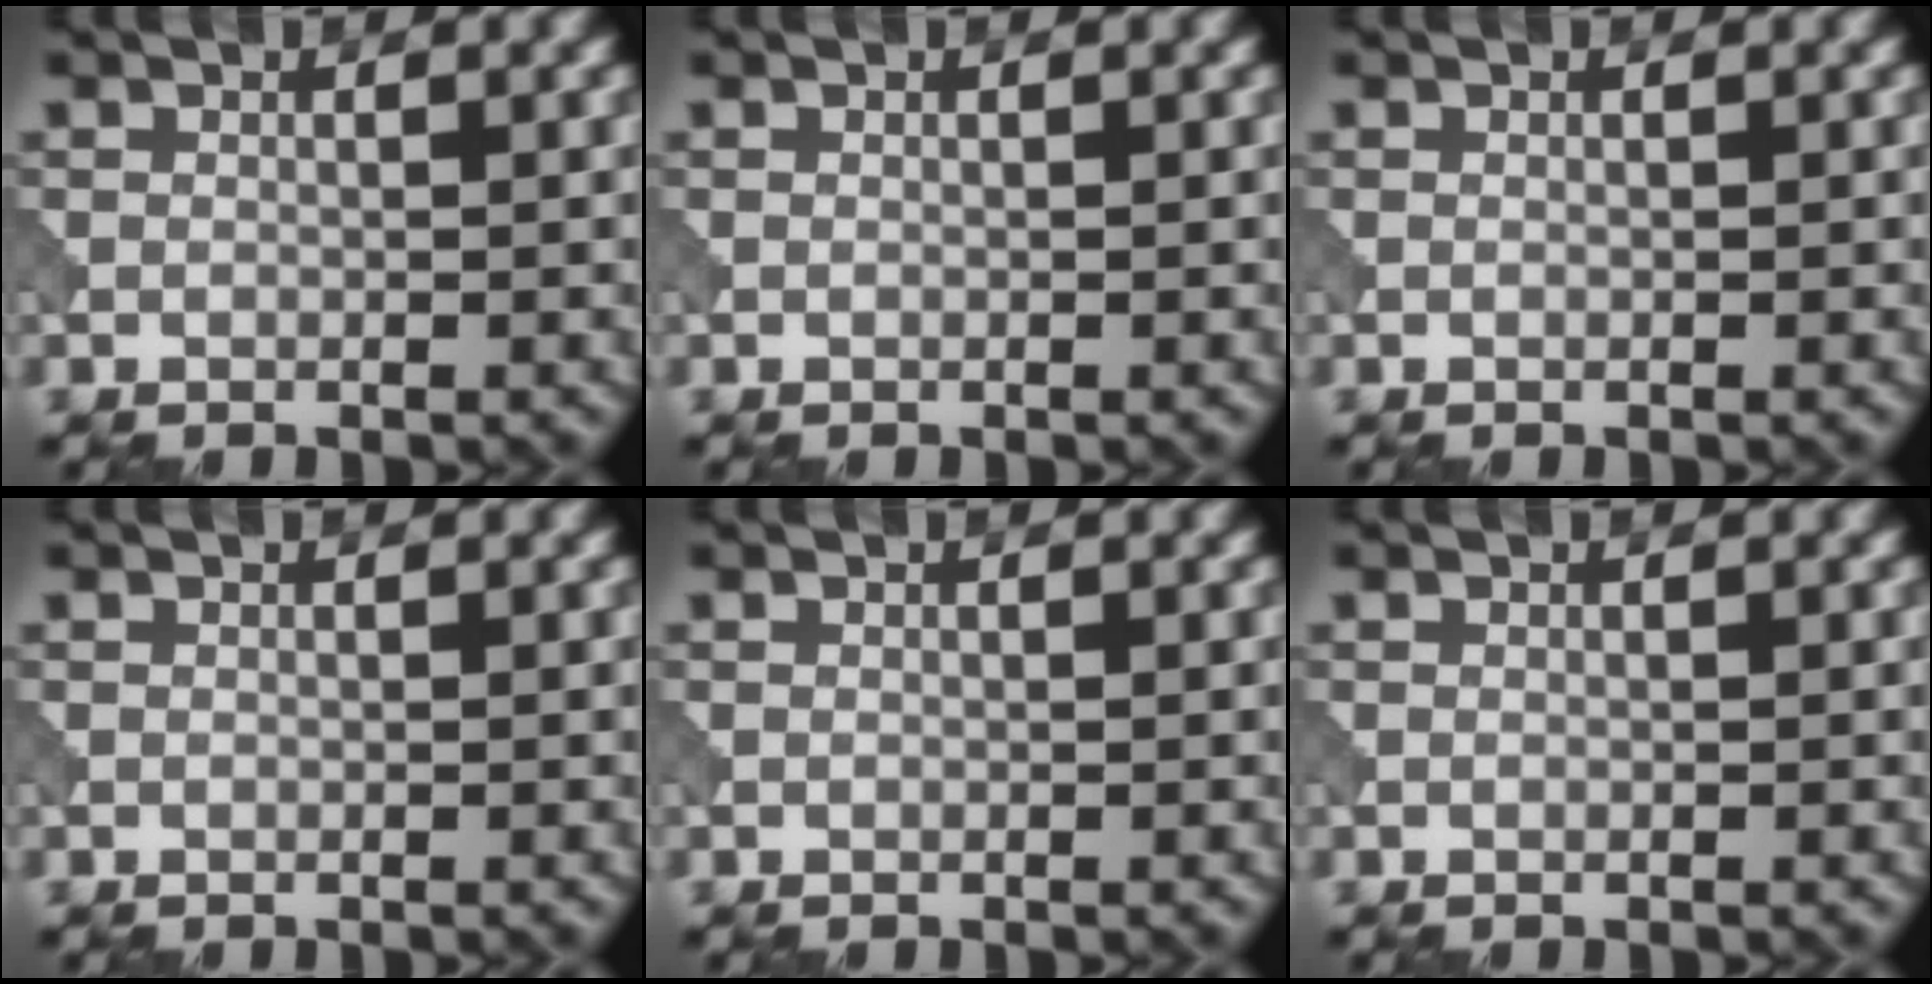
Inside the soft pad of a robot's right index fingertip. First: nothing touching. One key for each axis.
{"total": 0.0}
{"total": 0.0}
{"total": 0.0}
{"total": 0.0}
{"total": 0.0}